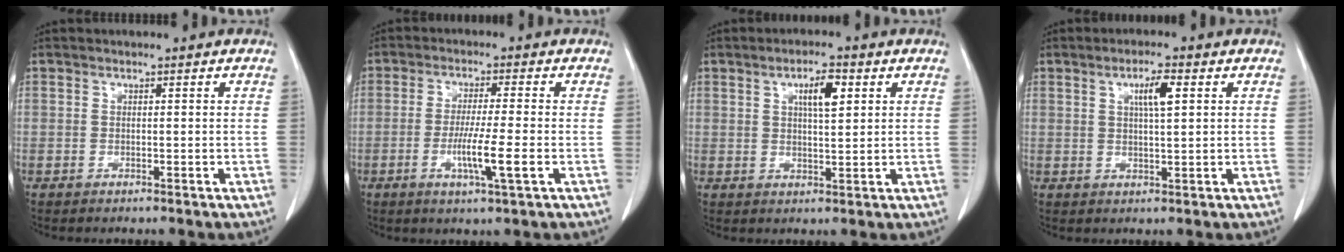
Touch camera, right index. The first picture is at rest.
{"total": 6.9, "force": [-2.0, -0.4, 6.5], "torque": [-0.118, -0.014, -0.038]}
{"total": 5.0, "force": [2.0, 1.1, 4.4], "torque": [-0.077, 0.003, 0.034]}
{"total": 4.2, "force": [1.5, 0.5, 3.9], "torque": [-0.069, 0.001, 0.026]}